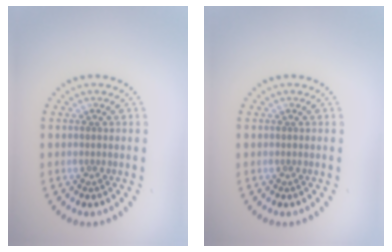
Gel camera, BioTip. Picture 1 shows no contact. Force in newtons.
{"total": 0.0}